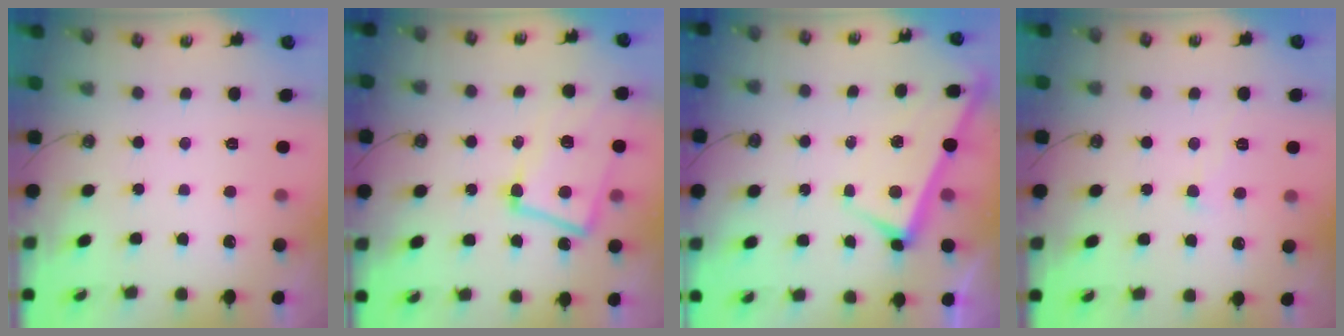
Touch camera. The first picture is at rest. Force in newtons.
{"total": 6.7, "press": 6.4, "slide": 2.1}
{"total": 2.7, "press": 2.7, "slide": 0.4}
{"total": 1.3, "press": 1.1, "slide": 0.6}